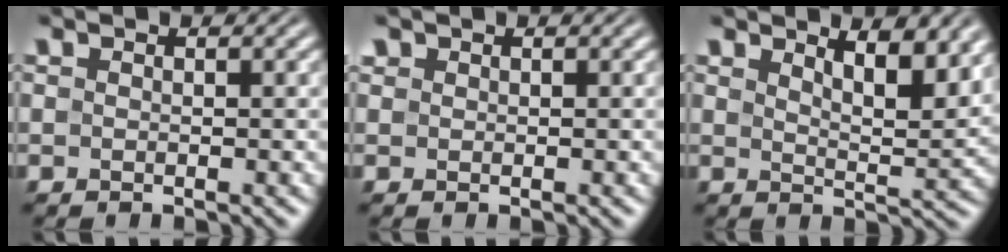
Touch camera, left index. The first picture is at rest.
{"total": 0.6, "force": [0.4, 0.4, 0.0], "torque": [0.003, 0.001, 0.009]}
{"total": 5.3, "force": [3.4, 1.6, 3.7], "torque": [-0.049, -0.003, 0.049]}